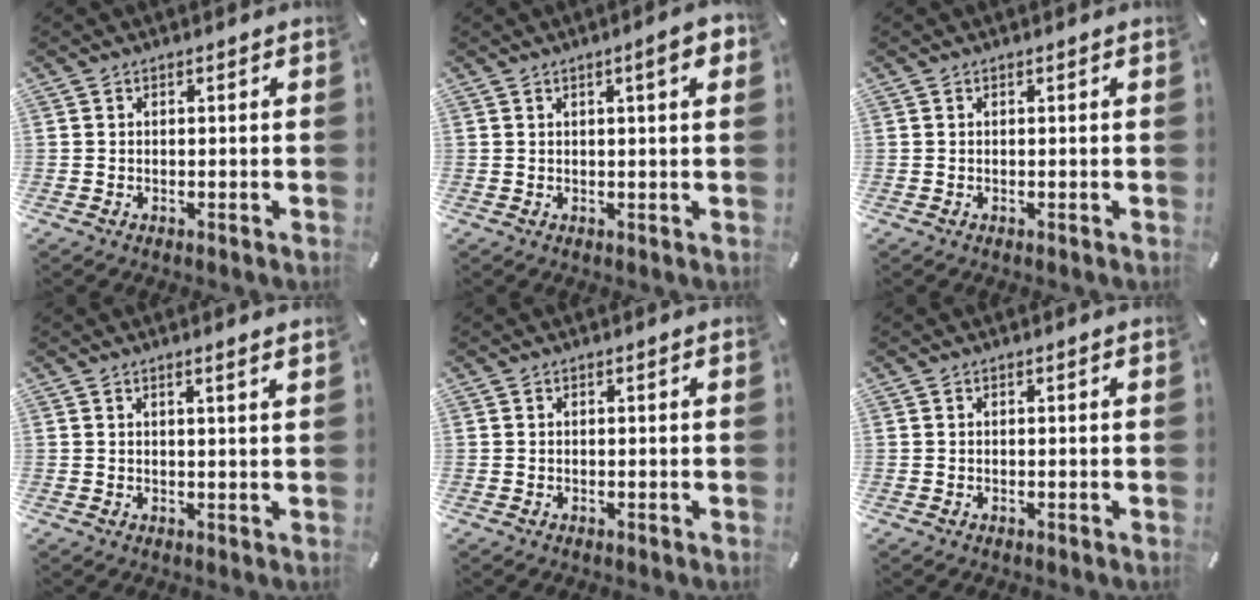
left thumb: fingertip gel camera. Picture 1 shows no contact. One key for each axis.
{"total": 5.5, "fx": 2.2, "fy": 1.0, "fz": 4.9, "tx": -0.072, "ty": -0.002, "tz": 0.030}
{"total": 0.0}
{"total": 1.7, "fx": 1.2, "fy": -0.3, "fz": 1.1, "tx": -0.020, "ty": -0.004, "tz": 0.021}
{"total": 0.0}
{"total": 0.0}